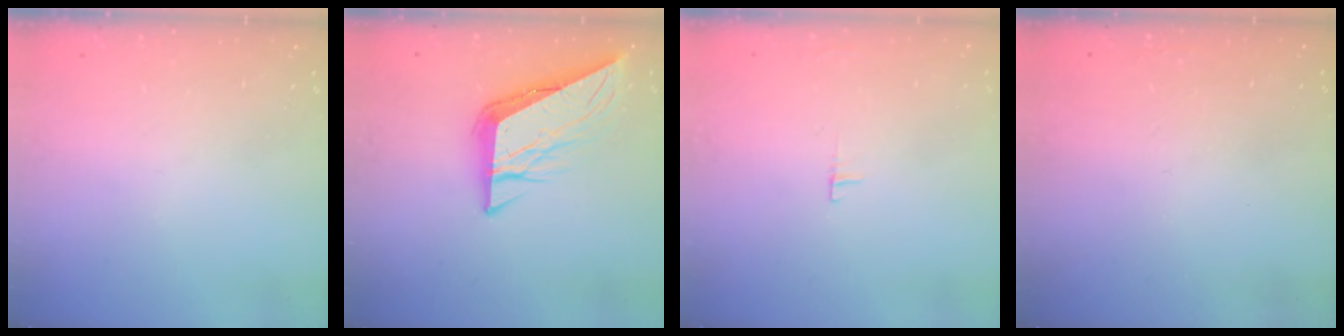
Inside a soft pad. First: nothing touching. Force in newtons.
{"total": 9.3, "press": 9.2, "slide": 1.2}
{"total": 3.6, "press": 3.5, "slide": 0.3}
{"total": 1.6, "press": 1.6, "slide": 0.1}